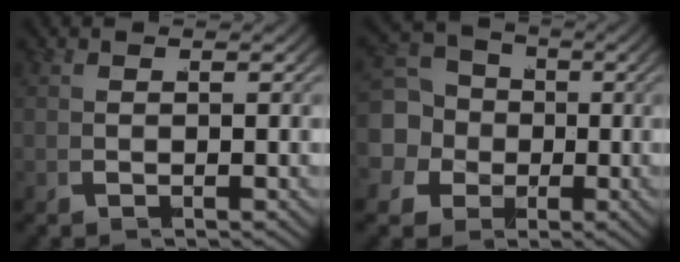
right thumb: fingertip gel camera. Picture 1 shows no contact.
{"total": 10.1, "force": [-1.4, 9.0, 4.4], "torque": [-0.098, -0.032, -0.032]}